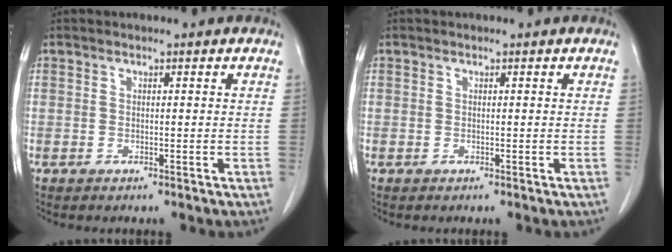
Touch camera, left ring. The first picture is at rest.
{"total": 0.0}